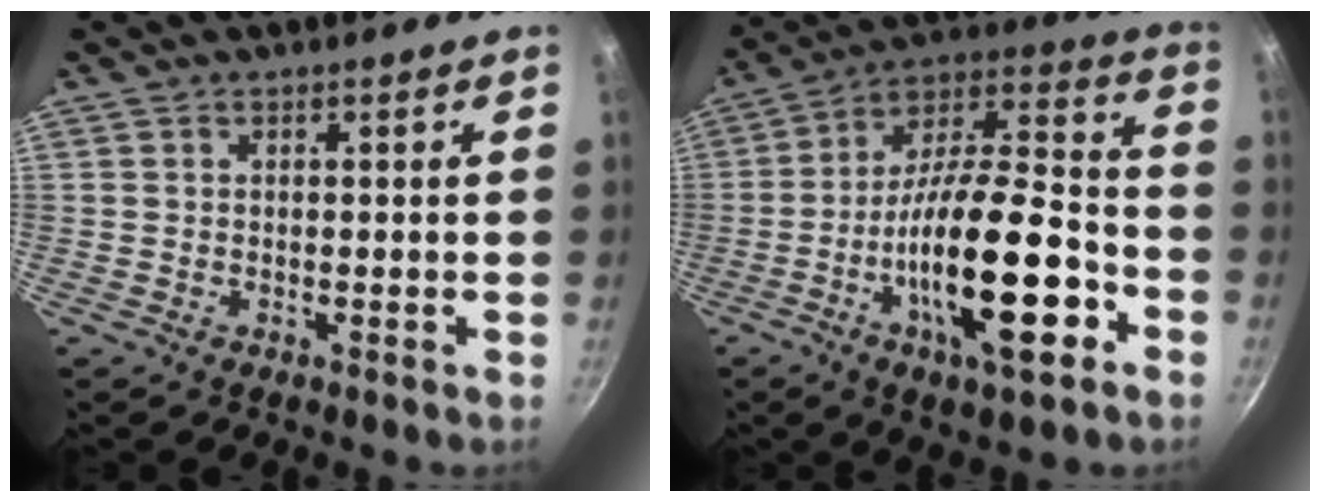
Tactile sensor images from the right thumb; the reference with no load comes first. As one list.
[{"total": 23.2, "force": [-7.9, 7.9, 20.3], "torque": [-0.320, 0.040, -0.138]}]